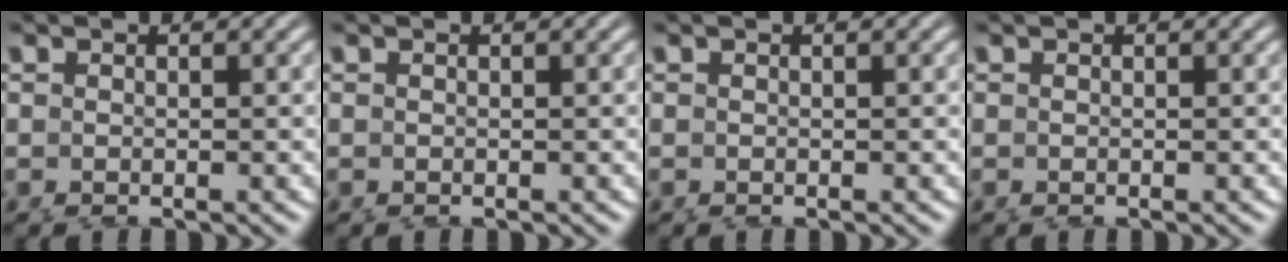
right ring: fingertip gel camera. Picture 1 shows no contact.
{"total": 0.0}
{"total": 0.0}
{"total": 0.0}